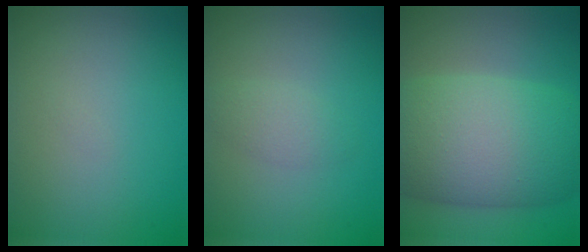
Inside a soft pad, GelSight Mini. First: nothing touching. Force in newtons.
{"total": 1.6, "press": 1.6, "slide": 0.1}
{"total": 11.9, "press": 11.9, "slide": 0.3}